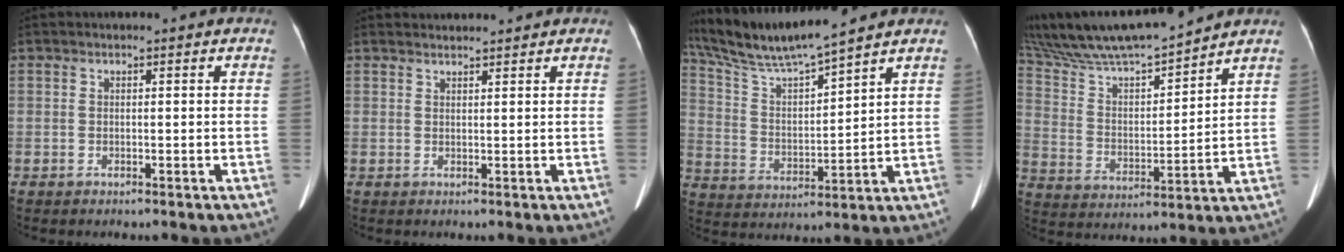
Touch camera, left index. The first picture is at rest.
{"total": 2.7, "force": [2.7, 0.3, 0.2], "torque": [-0.007, 0.022, 0.045]}
{"total": 12.7, "force": [11.6, -1.0, 5.2], "torque": [-0.116, 0.011, 0.225]}
{"total": 18.6, "force": [16.7, 1.7, 8.0], "torque": [-0.157, 0.013, 0.302]}